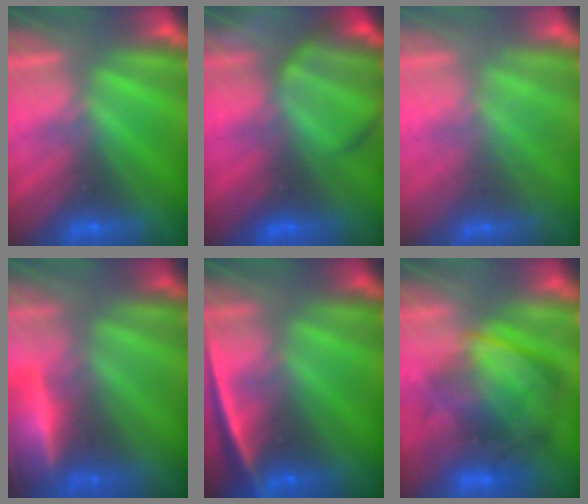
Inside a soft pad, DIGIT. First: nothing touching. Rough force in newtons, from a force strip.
{"total": 9.8}
{"total": 2.2}
{"total": 8.1}
{"total": 2.4}
{"total": 9.7}